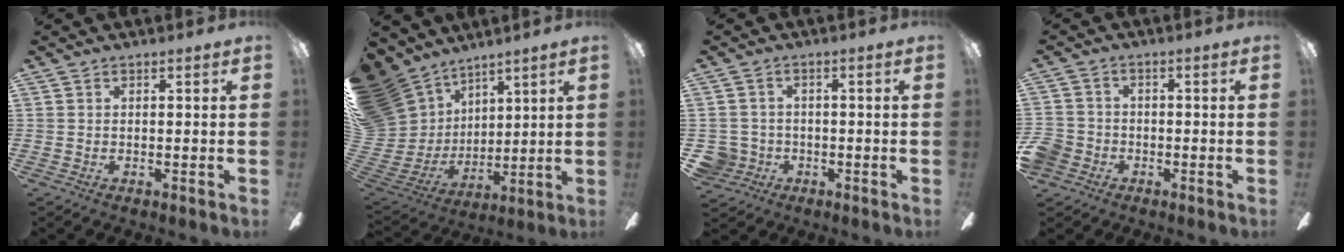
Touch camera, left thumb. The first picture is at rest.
{"total": 19.1, "force": [8.8, 15.4, 7.1], "torque": [-0.192, -0.062, 0.191]}
{"total": 4.8, "force": [-1.2, 4.6, 0.7], "torque": [-0.041, 0.006, -0.023]}
{"total": 5.3, "force": [-2.2, 4.5, 1.6], "torque": [-0.055, 0.015, -0.044]}